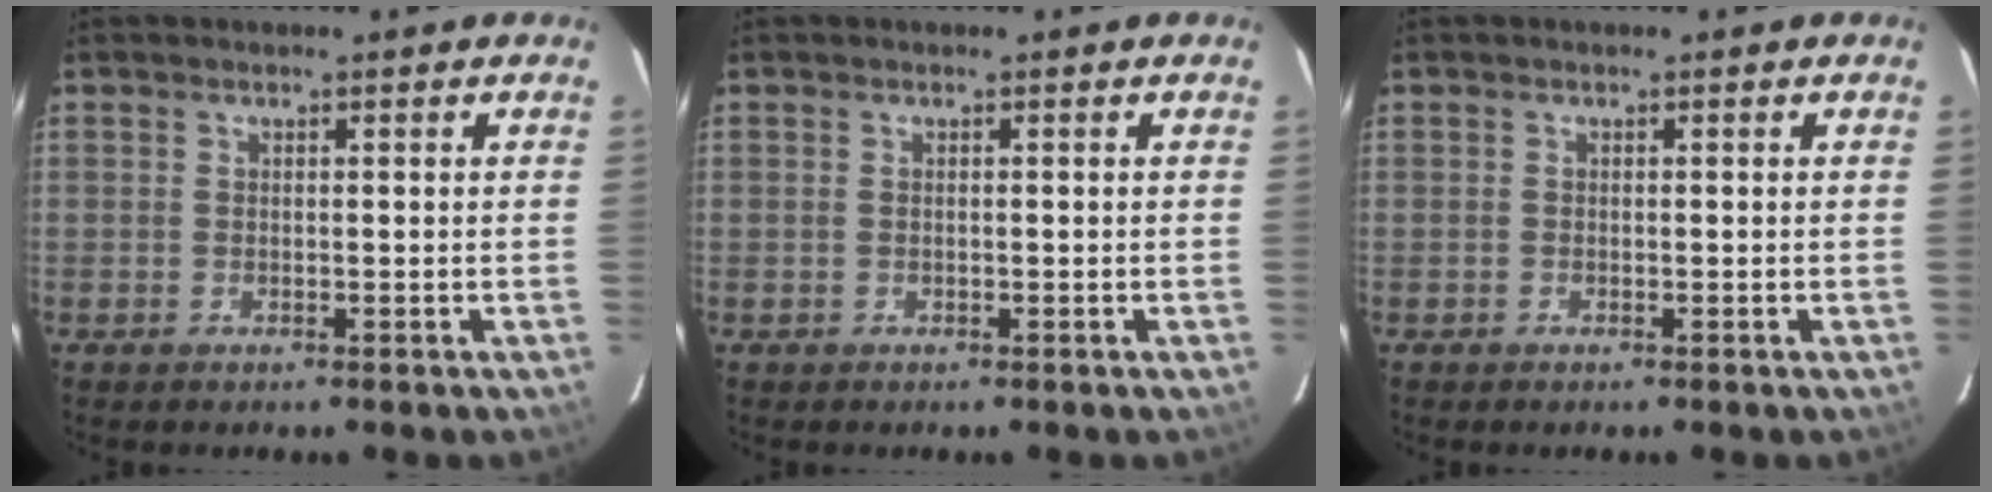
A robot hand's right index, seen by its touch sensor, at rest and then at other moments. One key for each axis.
{"total": 0.0}
{"total": 0.0}